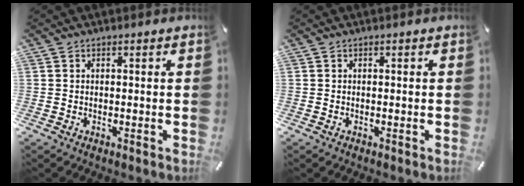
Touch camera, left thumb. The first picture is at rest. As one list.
[{"total": 0.0}]